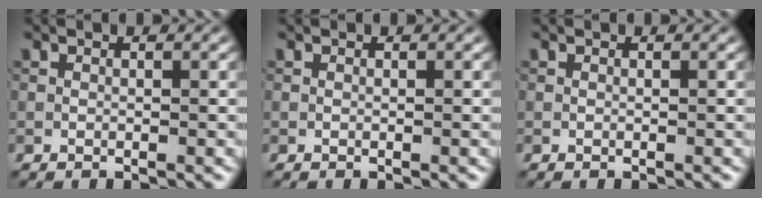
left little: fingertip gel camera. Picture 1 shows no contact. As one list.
[{"total": 0.0}, {"total": 0.0}]